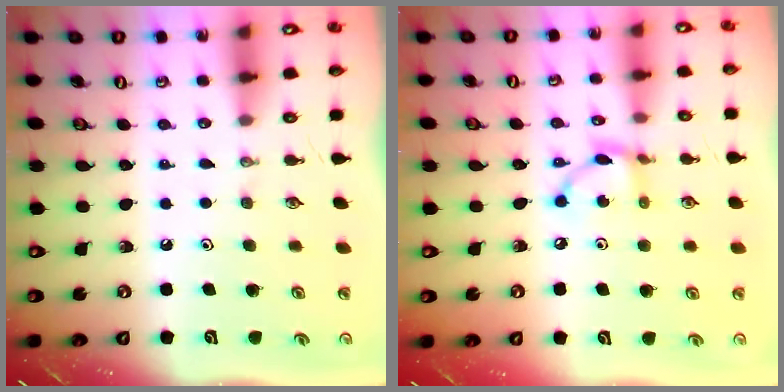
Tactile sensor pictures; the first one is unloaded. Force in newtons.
{"total": 7.5, "press": 7.5, "slide": 0.2}